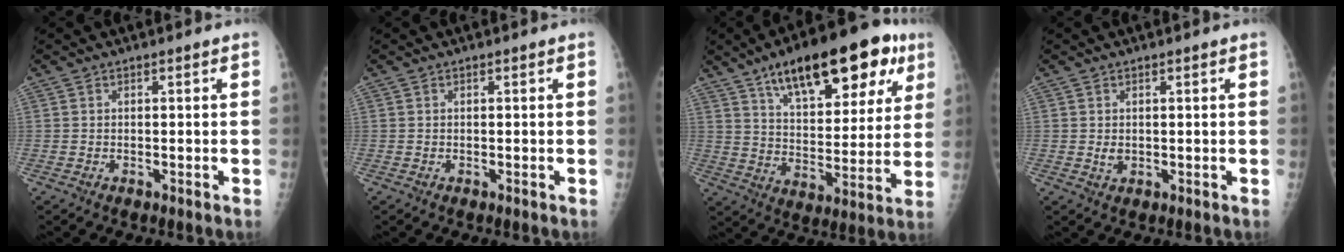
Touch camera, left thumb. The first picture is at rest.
{"total": 0.0}
{"total": 24.6, "force": [13.5, 10.4, 17.8], "torque": [-0.226, -0.019, 0.206]}
{"total": 1.7, "force": [0.2, 1.3, 1.0], "torque": [-0.013, -0.003, 0.008]}